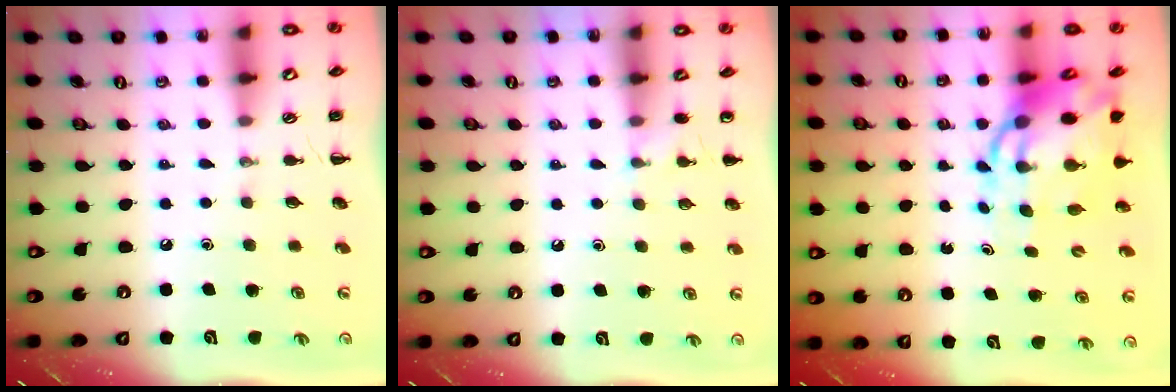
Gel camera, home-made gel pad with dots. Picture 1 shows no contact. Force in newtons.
{"total": 3.2, "press": 3.1, "slide": 1.0}
{"total": 10.7, "press": 10.3, "slide": 2.9}